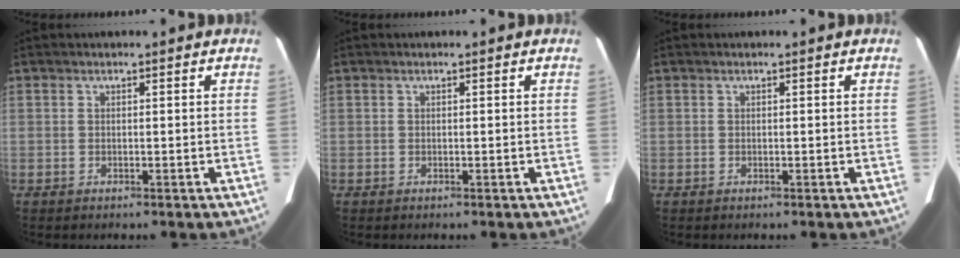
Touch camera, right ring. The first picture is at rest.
{"total": 0.0}
{"total": 0.0}